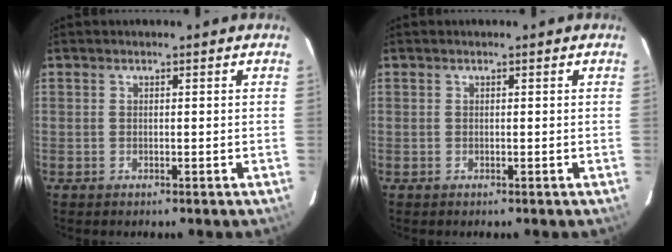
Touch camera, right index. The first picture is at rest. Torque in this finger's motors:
{"motor_torque": [0.14, -0.05, 0.08, 0.01]}